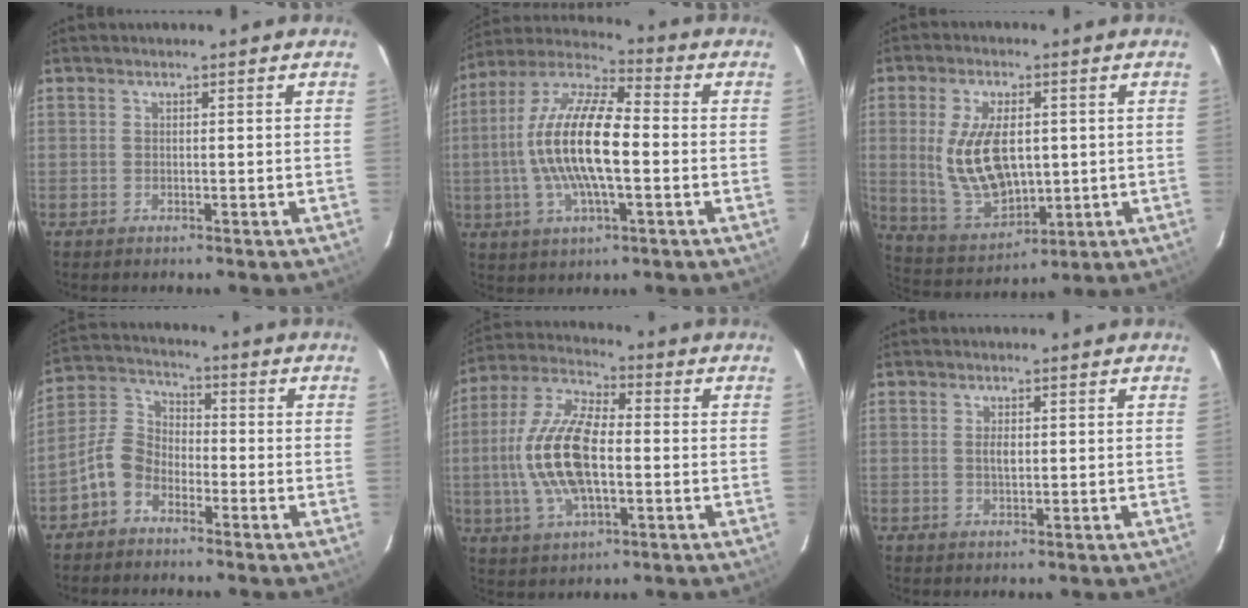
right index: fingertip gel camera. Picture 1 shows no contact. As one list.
[{"total": 16.6, "force": [-1.5, 5.1, 15.7], "torque": [-0.303, 0.006, -0.037]}, {"total": 13.7, "force": [1.1, 7.4, 11.5], "torque": [-0.234, -0.007, 0.041]}, {"total": 7.2, "force": [-4.3, 4.8, 3.1], "torque": [-0.070, 0.024, -0.093]}, {"total": 15.6, "force": [-1.4, 6.9, 13.9], "torque": [-0.291, 0.007, -0.027]}, {"total": 1.7, "force": [0.2, 0.9, 1.4], "torque": [-0.026, 0.001, 0.004]}]